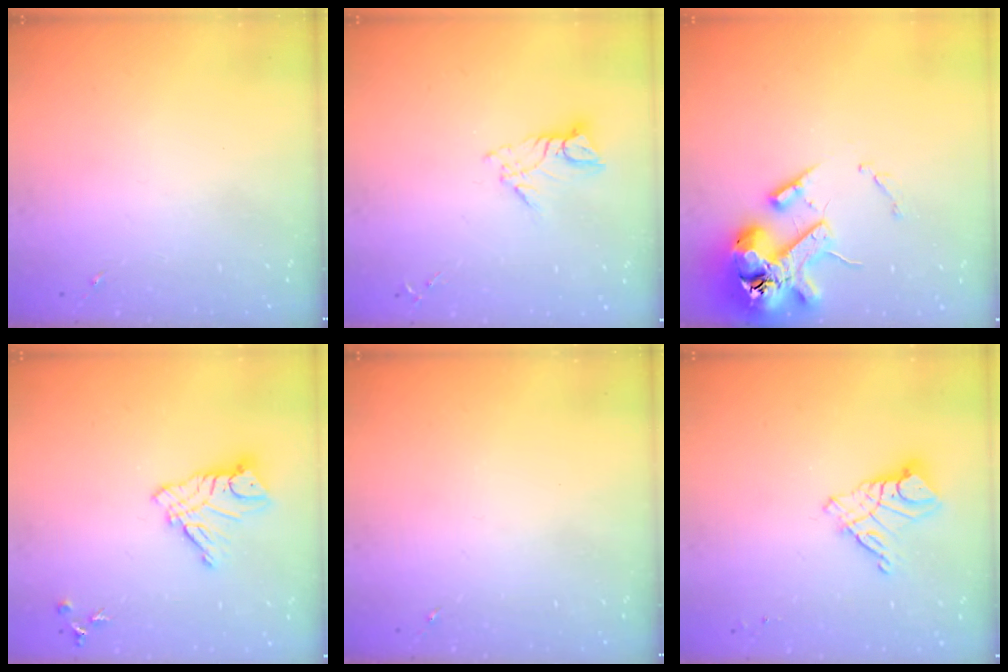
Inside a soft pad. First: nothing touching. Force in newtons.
{"total": 8.4, "press": 8.4, "slide": 0.9}
{"total": 14.5, "press": 14.3, "slide": 2.0}
{"total": 11.6, "press": 11.6, "slide": 0.7}
{"total": 0.0}
{"total": 9.7, "press": 9.7, "slide": 1.1}